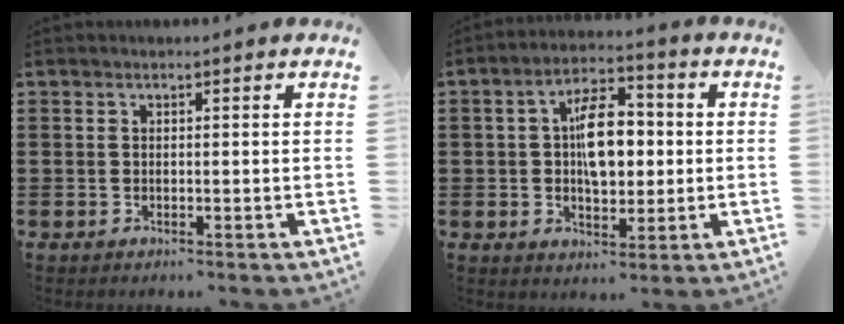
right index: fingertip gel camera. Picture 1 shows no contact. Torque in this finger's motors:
{"motor_torque": [2.14, 0.00, 0.93, 0.21]}